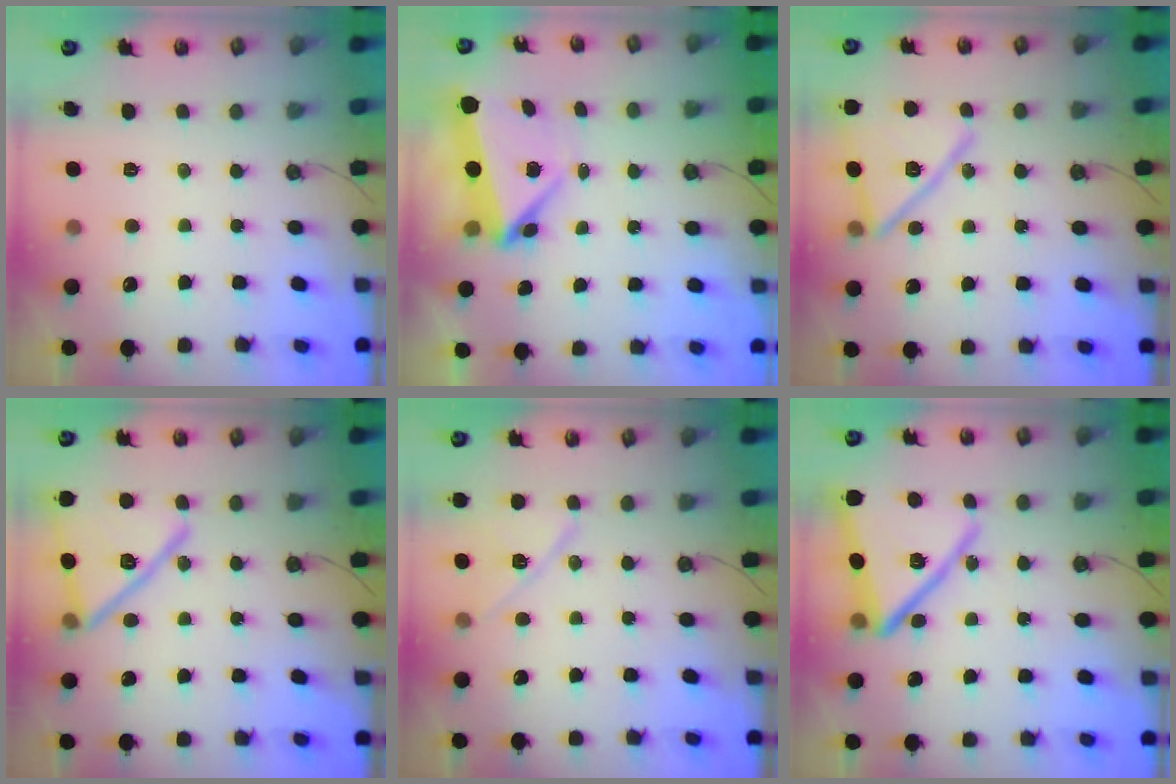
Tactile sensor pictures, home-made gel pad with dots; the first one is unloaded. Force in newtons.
{"total": 6.3, "press": 6.2, "slide": 0.9}
{"total": 16.4, "press": 16.4, "slide": 0.7}
{"total": 21.2, "press": 18.4, "slide": 10.5}
{"total": 11.1, "press": 11.0, "slide": 1.7}
{"total": 20.6, "press": 20.5, "slide": 1.5}